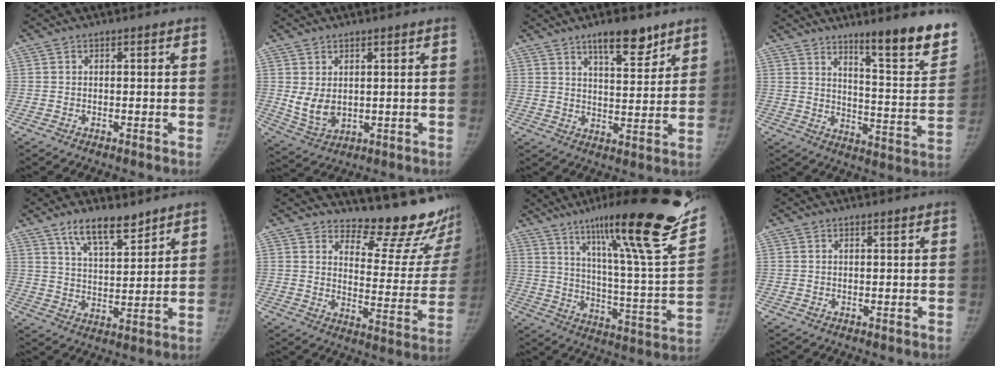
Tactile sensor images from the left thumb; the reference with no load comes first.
{"total": 5.8, "force": [1.1, 3.8, 4.2], "torque": [-0.070, -0.017, 0.038]}
{"total": 9.3, "force": [6.6, 3.0, 5.8], "torque": [-0.067, -0.044, 0.105]}
{"total": 18.1, "force": [12.4, 2.6, 13.0], "torque": [-0.138, -0.096, 0.185]}
{"total": 9.5, "force": [7.0, 3.3, 5.5], "torque": [-0.073, -0.047, 0.126]}
{"total": 17.9, "force": [16.2, 4.4, 6.1], "torque": [-0.029, -0.172, 0.200]}
{"total": 30.1, "force": [20.4, 3.2, 21.9], "torque": [-0.311, -0.096, 0.301]}
{"total": 0.7, "force": [0.6, 0.0, 0.3], "torque": [-0.007, -0.003, 0.011]}